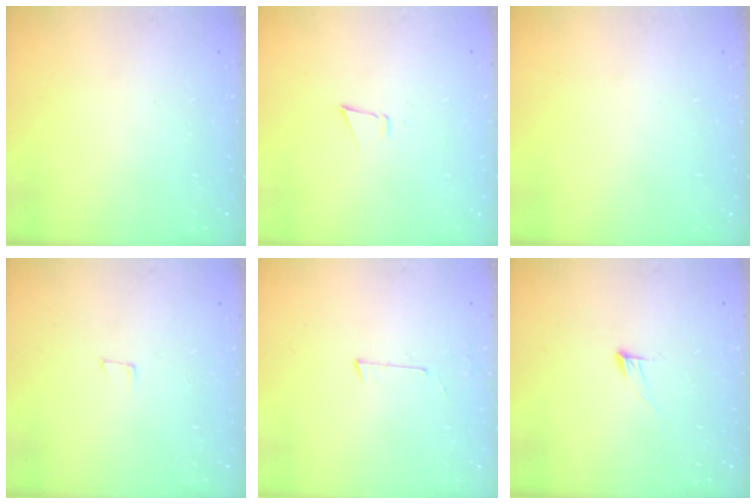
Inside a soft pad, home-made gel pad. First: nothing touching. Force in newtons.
{"total": 3.0, "press": 2.9, "slide": 0.8}
{"total": 0.0}
{"total": 4.3, "press": 4.3, "slide": 0.4}
{"total": 3.2, "press": 3.2, "slide": 0.2}
{"total": 5.2, "press": 5.1, "slide": 0.4}